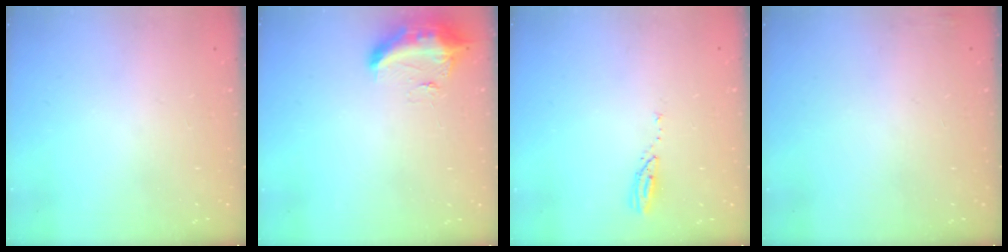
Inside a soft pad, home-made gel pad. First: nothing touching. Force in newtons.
{"total": 9.6, "press": 9.6, "slide": 0.6}
{"total": 3.6, "press": 3.6, "slide": 0.3}
{"total": 3.9, "press": 3.6, "slide": 1.5}